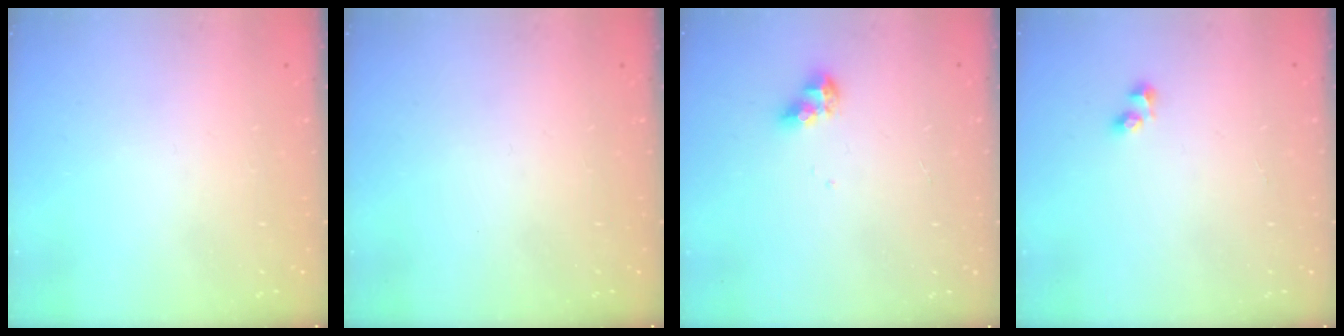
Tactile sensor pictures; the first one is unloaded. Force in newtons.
{"total": 0.0}
{"total": 7.4, "press": 7.4, "slide": 0.9}
{"total": 3.0, "press": 2.7, "slide": 1.3}